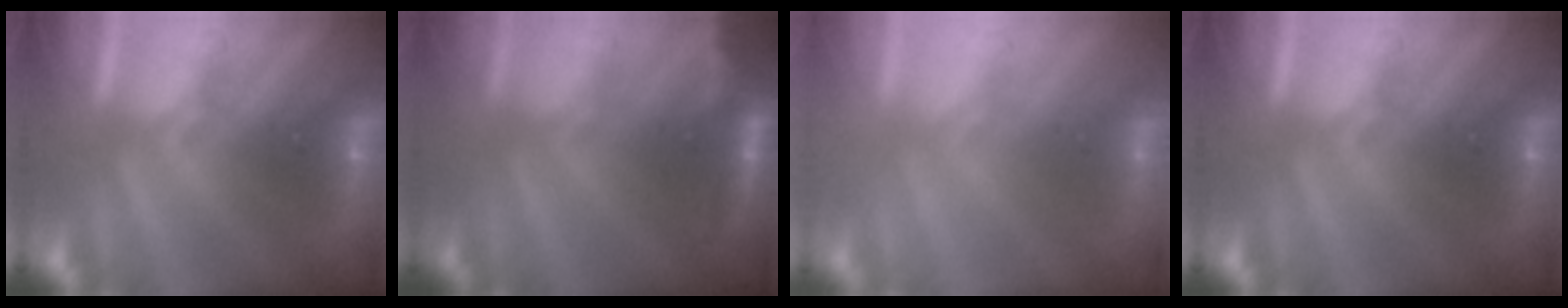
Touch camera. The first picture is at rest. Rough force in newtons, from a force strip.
{"total": 2.4}
{"total": 2.5}
{"total": 0.0}